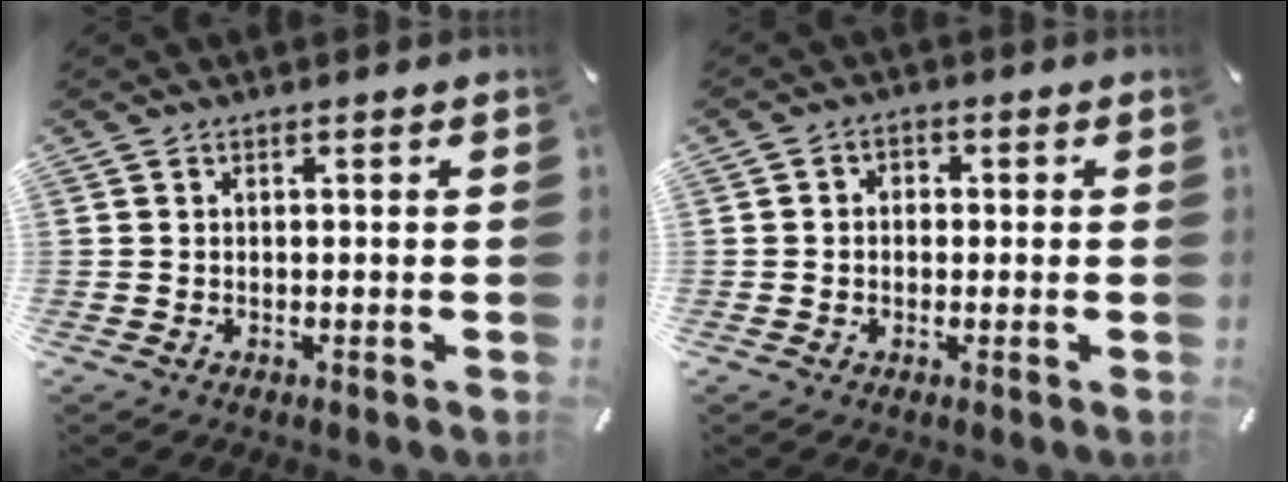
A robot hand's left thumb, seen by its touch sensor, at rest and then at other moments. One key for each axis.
{"total": 2.3, "fx": -1.0, "fy": 1.9, "fz": 0.9, "tx": -0.017, "ty": 0.011, "tz": -0.021}